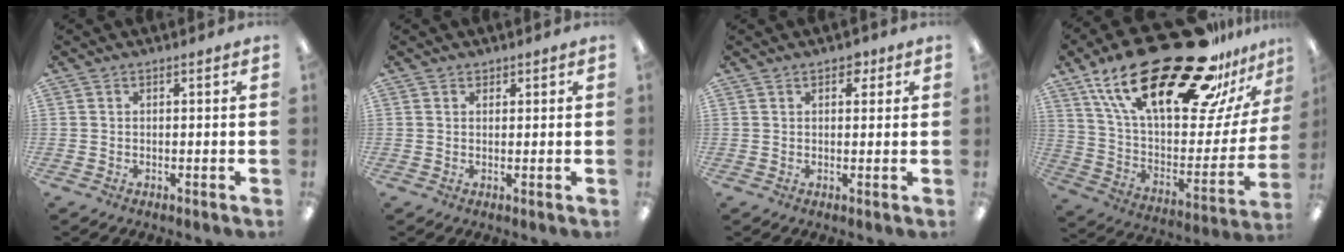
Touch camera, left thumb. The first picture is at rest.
{"total": 1.0, "force": [0.7, 0.7, -0.3], "torque": [0.013, -0.002, 0.012]}
{"total": 2.6, "force": [1.6, 1.7, 1.2], "torque": [-0.005, -0.006, 0.022]}
{"total": 34.8, "force": [22.6, 13.8, 22.7], "torque": [-0.328, -0.150, 0.415]}